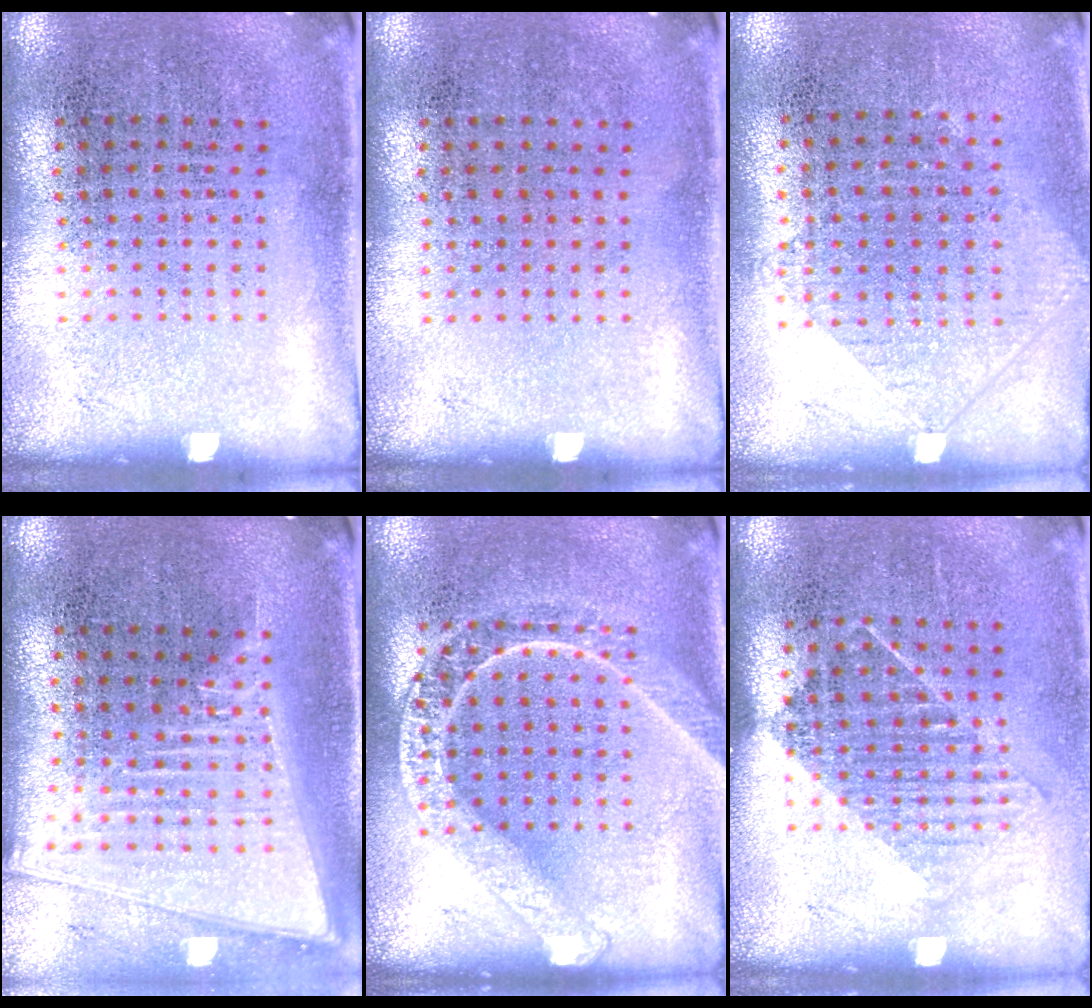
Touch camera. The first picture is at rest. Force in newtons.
{"total": 0.0}
{"total": 0.9, "press": 0.8, "slide": 0.3}
{"total": 2.2, "press": 1.8, "slide": 1.2}
{"total": 2.8, "press": 2.8, "slide": 0.4}
{"total": 1.2, "press": 1.0, "slide": 0.7}